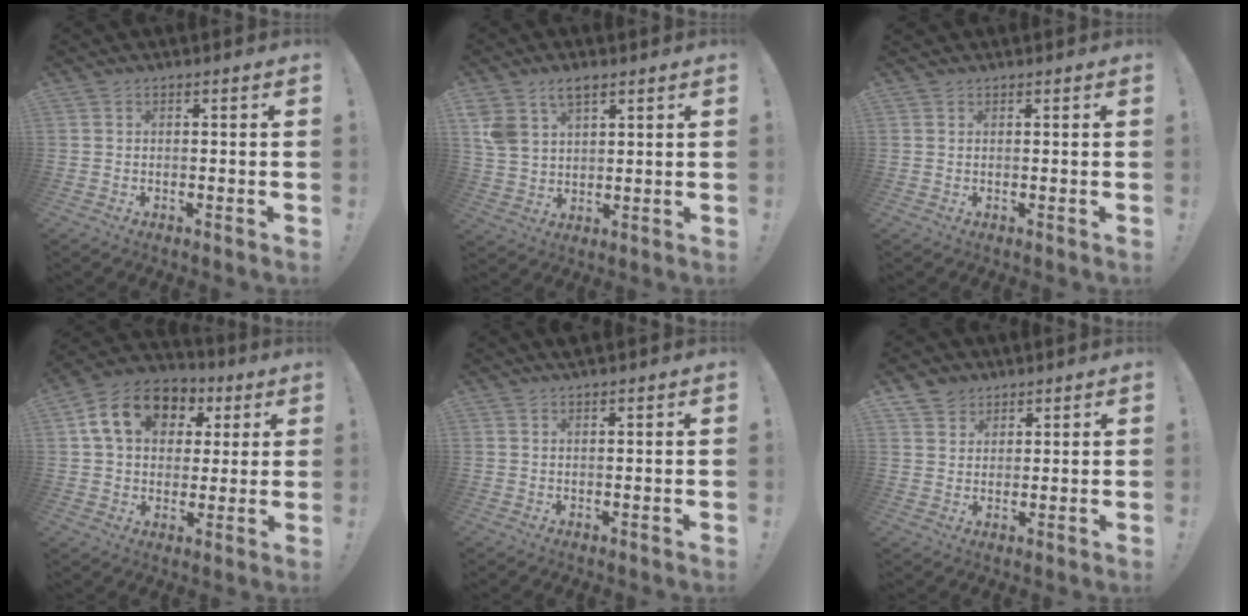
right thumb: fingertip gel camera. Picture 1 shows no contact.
{"total": 7.7, "force": [4.7, 4.5, 4.0], "torque": [-0.080, -0.011, 0.095]}
{"total": 0.7, "force": [0.7, 0.3, 0.0], "torque": [0.000, -0.001, 0.013]}
{"total": 15.7, "force": [5.9, 11.8, 8.7], "torque": [-0.137, -0.006, 0.113]}
{"total": 1.2, "force": [1.1, -0.2, 0.4], "torque": [-0.008, -0.003, 0.021]}
{"total": 5.2, "force": [3.8, 3.5, 0.1], "torque": [-0.002, -0.026, 0.072]}